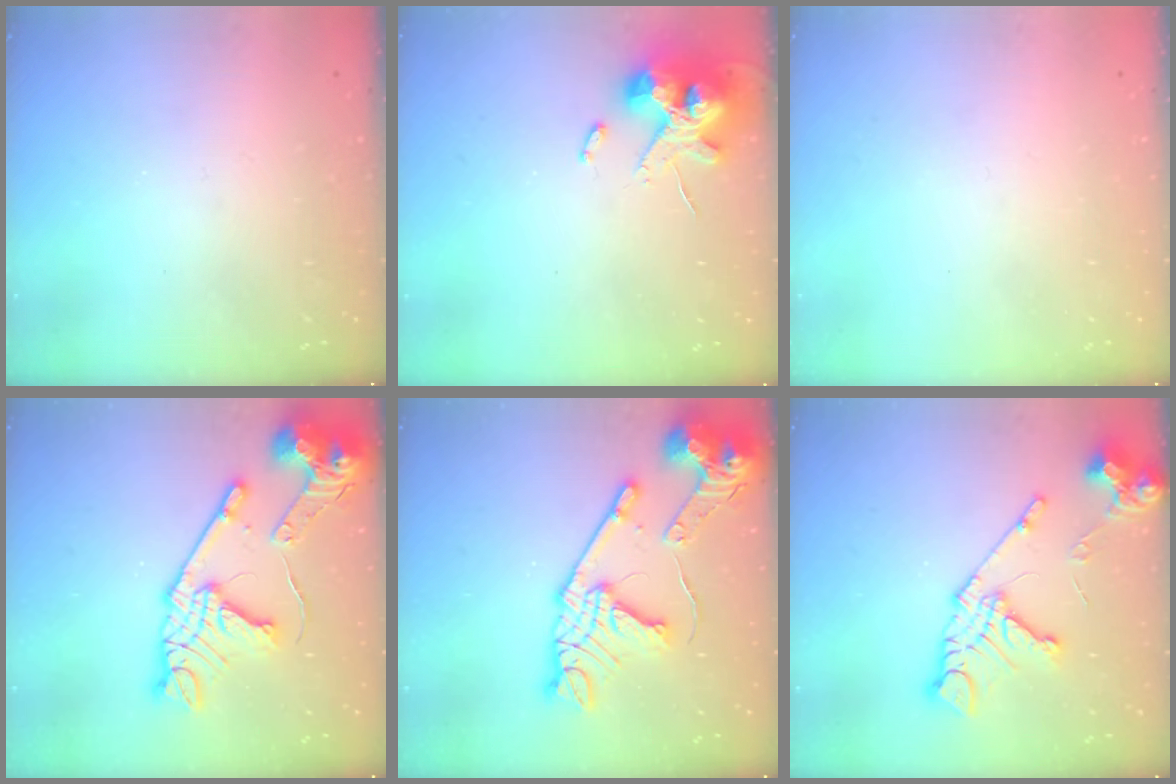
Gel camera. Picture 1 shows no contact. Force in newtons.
{"total": 14.2, "press": 14.0, "slide": 2.2}
{"total": 0.0}
{"total": 19.4, "press": 19.4, "slide": 1.8}
{"total": 19.4, "press": 19.4, "slide": 1.8}
{"total": 14.5, "press": 14.4, "slide": 1.6}